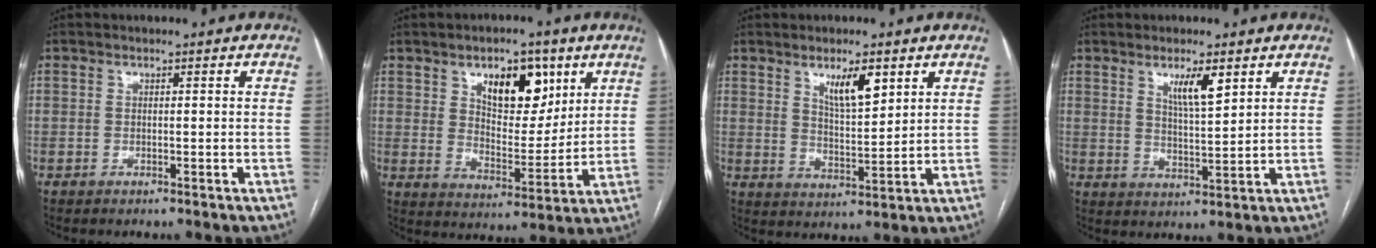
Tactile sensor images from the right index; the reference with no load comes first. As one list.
[{"total": 11.0, "force": [5.6, 5.1, 7.9], "torque": [-0.122, 0.004, 0.097]}, {"total": 6.5, "force": [3.7, 1.6, 5.1], "torque": [-0.092, -0.006, 0.069]}, {"total": 5.4, "force": [3.1, 0.7, 4.4], "torque": [-0.078, -0.007, 0.057]}]